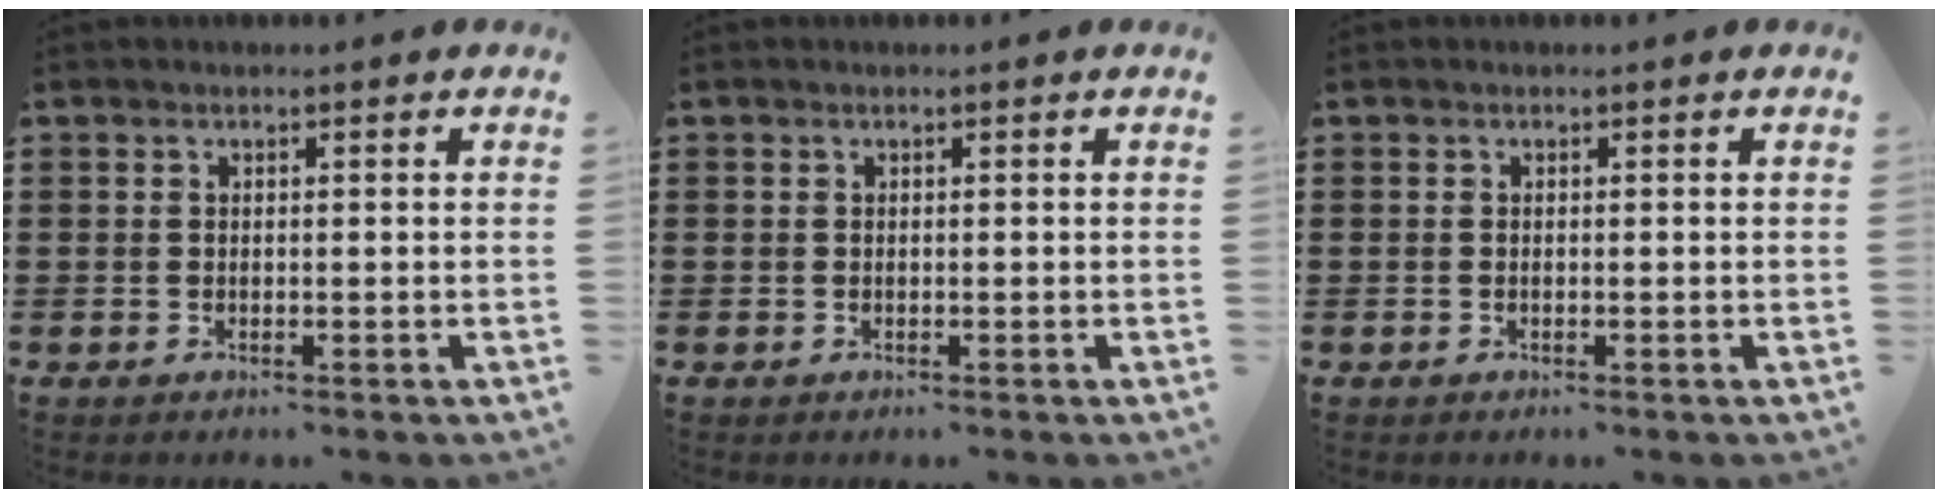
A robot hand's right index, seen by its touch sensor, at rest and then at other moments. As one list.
[{"total": 0.0}, {"total": 0.0}]